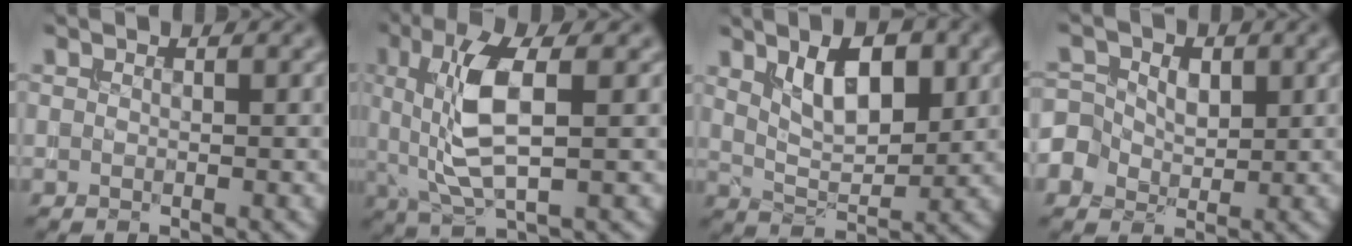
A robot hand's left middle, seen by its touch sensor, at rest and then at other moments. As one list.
[{"total": 6.8, "force": [1.0, 2.2, 6.4], "torque": [-0.136, 0.000, 0.021]}, {"total": 5.8, "force": [2.1, 2.7, 4.6], "torque": [-0.083, 0.002, 0.038]}, {"total": 4.8, "force": [0.4, 4.0, 2.7], "torque": [-0.047, 0.019, -0.009]}]